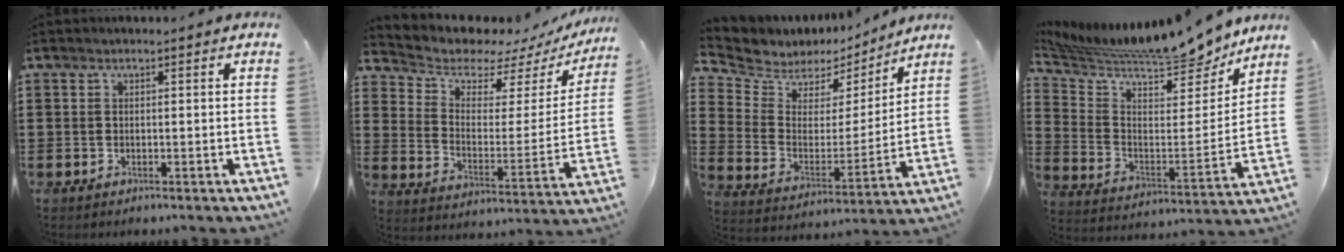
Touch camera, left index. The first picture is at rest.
{"total": 6.0, "force": [5.5, 2.3, 1.2], "torque": [-0.052, -0.044, 0.092]}
{"total": 5.4, "force": [4.6, 2.9, -0.3], "torque": [-0.035, -0.036, 0.077]}
{"total": 9.7, "force": [9.1, 0.7, 3.1], "torque": [-0.089, -0.079, 0.149]}